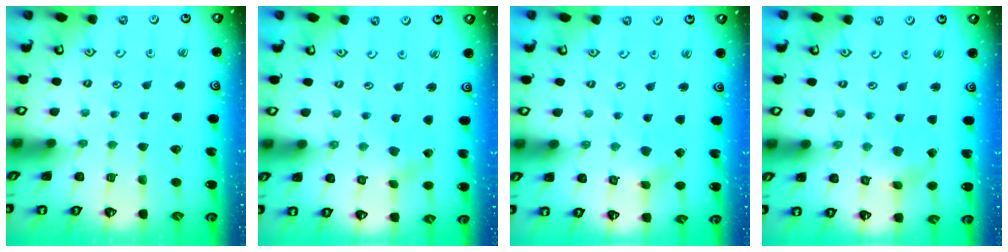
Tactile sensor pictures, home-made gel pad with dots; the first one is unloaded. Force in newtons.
{"total": 1.5, "press": 1.4, "slide": 0.2}
{"total": 2.4, "press": 2.4, "slide": 0.3}
{"total": 2.9, "press": 2.8, "slide": 0.3}